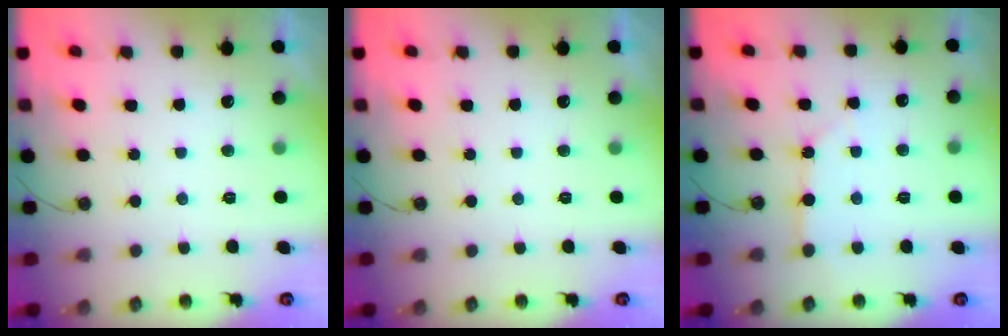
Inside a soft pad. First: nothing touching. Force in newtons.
{"total": 0.0}
{"total": 2.9, "press": 2.8, "slide": 0.4}